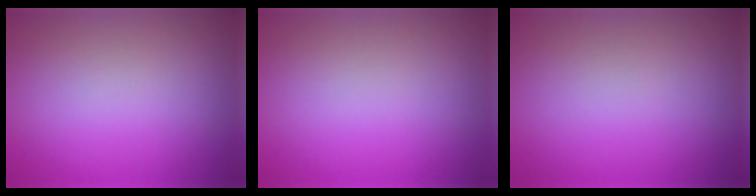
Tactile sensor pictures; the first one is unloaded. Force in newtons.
{"total": 0.0}
{"total": 0.0}